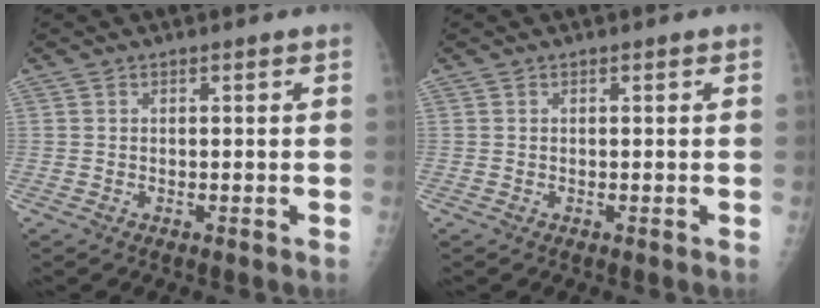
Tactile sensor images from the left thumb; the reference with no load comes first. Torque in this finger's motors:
{"motor_torque": [0.00, 0.00, -0.03, 0.03, 0.00]}